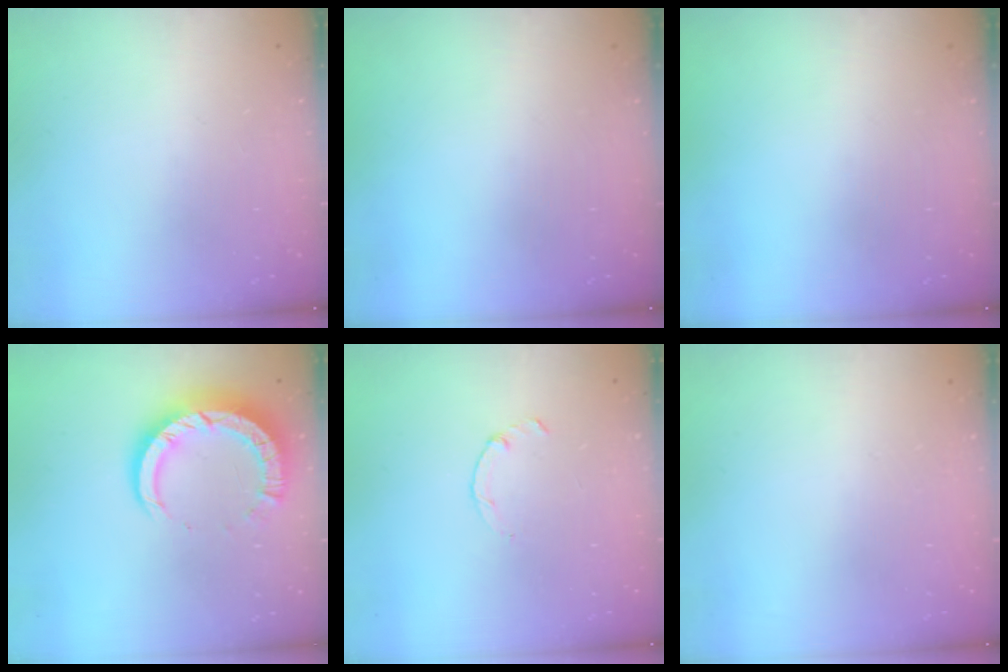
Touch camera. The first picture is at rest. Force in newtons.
{"total": 0.0}
{"total": 0.0}
{"total": 9.6, "press": 9.5, "slide": 1.1}
{"total": 1.5, "press": 1.4, "slide": 0.3}
{"total": 2.6, "press": 2.6, "slide": 0.2}